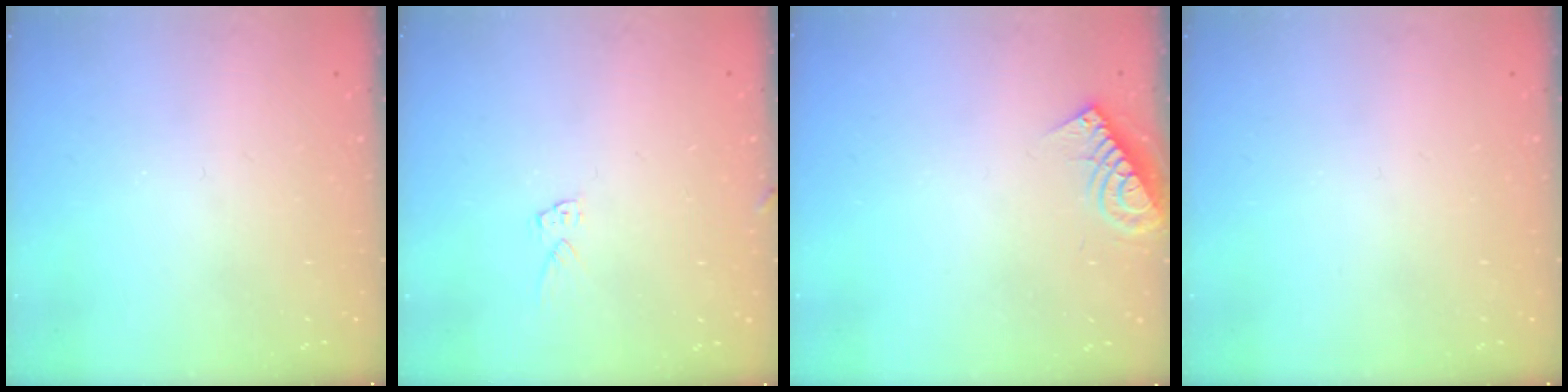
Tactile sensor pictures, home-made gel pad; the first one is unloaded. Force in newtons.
{"total": 5.2, "press": 5.2, "slide": 0.0}
{"total": 6.9, "press": 6.8, "slide": 0.8}
{"total": 0.0}